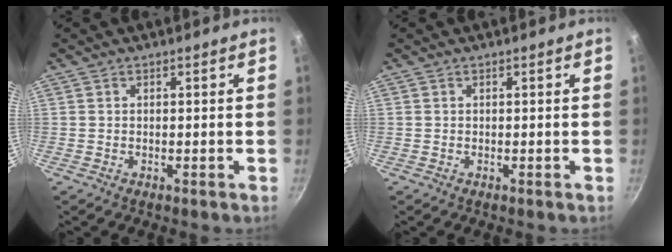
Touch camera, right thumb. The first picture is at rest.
{"total": 0.0}